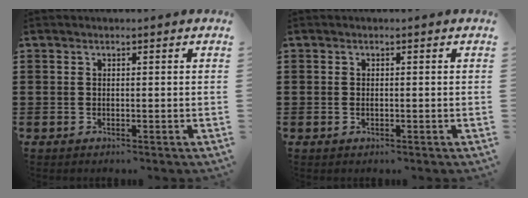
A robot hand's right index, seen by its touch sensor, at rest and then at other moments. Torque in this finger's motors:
{"motor_torque": [-0.83, 1.22, -0.01, -0.01]}